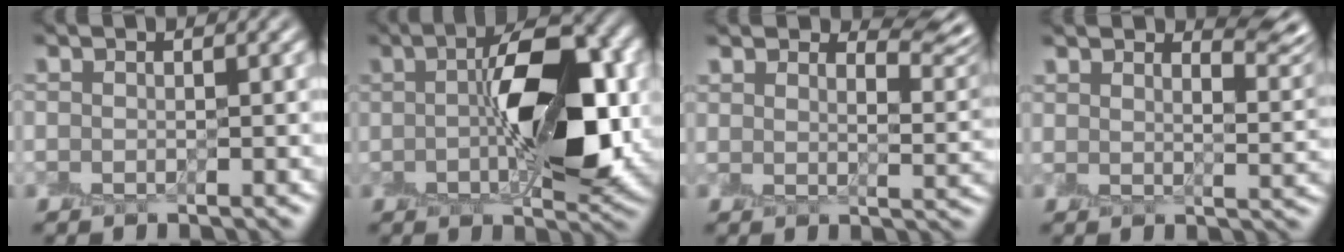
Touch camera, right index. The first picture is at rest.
{"total": 10.3, "force": [0.4, 4.0, 9.5], "torque": [-0.143, 0.013, 0.006]}
{"total": 7.0, "force": [6.0, 2.0, 3.0], "torque": [-0.030, 0.020, 0.074]}
{"total": 6.8, "force": [5.4, 2.1, 3.6], "torque": [-0.019, 0.026, 0.054]}